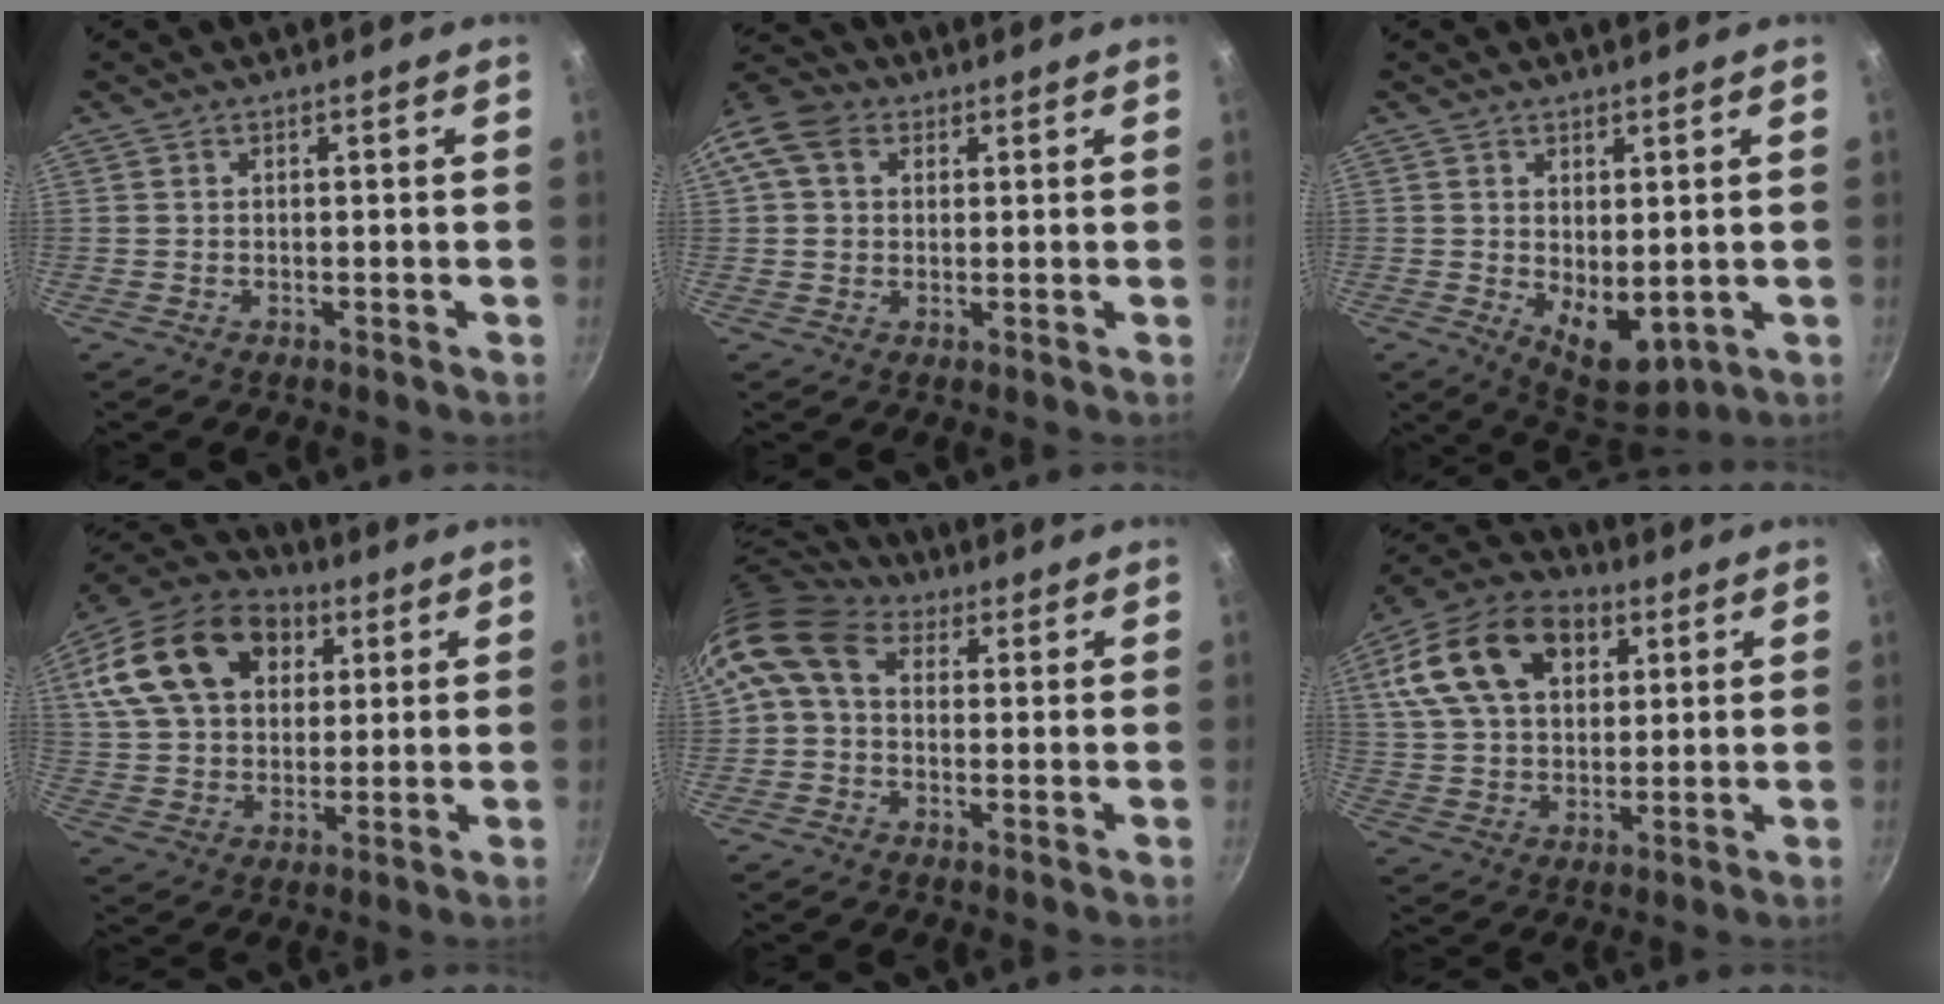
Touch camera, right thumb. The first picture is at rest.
{"total": 9.6, "force": [2.8, 7.5, 5.3], "torque": [-0.093, 0.014, 0.035]}
{"total": 8.0, "force": [0.3, 4.4, 6.7], "torque": [-0.079, -0.024, 0.022]}
{"total": 22.9, "force": [7.8, 15.9, 14.5], "torque": [-0.253, 0.016, 0.130]}
{"total": 9.2, "force": [2.1, 6.8, 5.8], "torque": [-0.105, 0.019, 0.018]}
{"total": 19.9, "force": [7.3, 13.1, 13.1], "torque": [-0.222, 0.009, 0.118]}